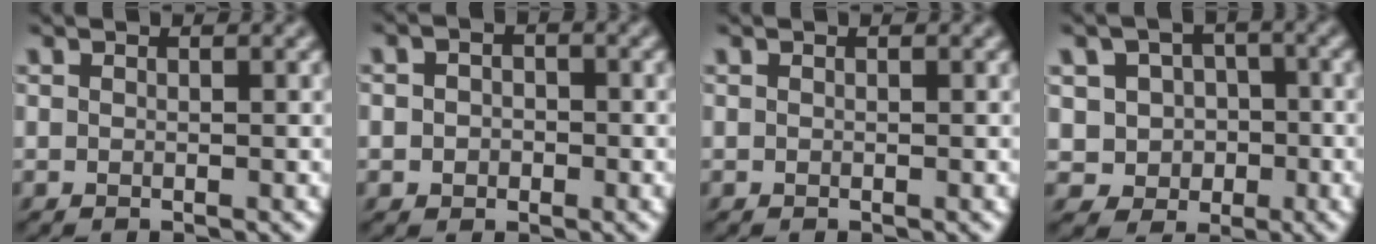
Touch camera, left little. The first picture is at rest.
{"total": 2.6, "force": [-0.2, 2.1, 1.4], "torque": [-0.012, 0.008, -0.023]}
{"total": 0.0}
{"total": 4.7, "force": [-0.2, 4.2, 2.0], "torque": [-0.024, 0.012, -0.023]}